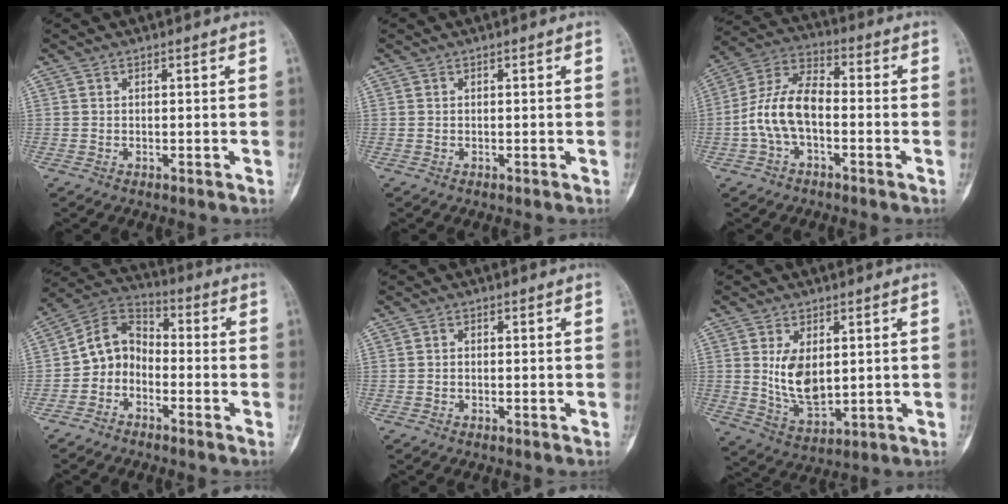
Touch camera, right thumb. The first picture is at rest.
{"total": 0.0}
{"total": 10.8, "force": [-2.2, 5.7, 9.0], "torque": [-0.176, 0.040, -0.050]}
{"total": 8.4, "force": [-2.6, 6.6, 4.4], "torque": [-0.062, 0.049, -0.065]}
{"total": 0.8, "force": [-0.1, 0.7, 0.5], "torque": [-0.006, 0.002, -0.004]}
{"total": 9.3, "force": [1.4, 5.5, 7.4], "torque": [-0.119, -0.020, 0.044]}